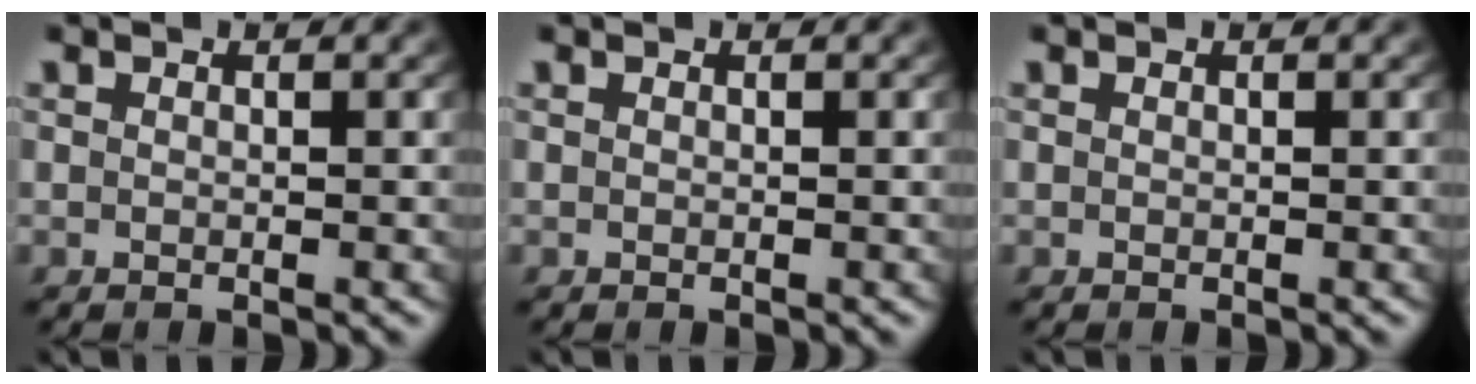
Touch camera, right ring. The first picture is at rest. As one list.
[{"total": 0.0}, {"total": 0.0}]